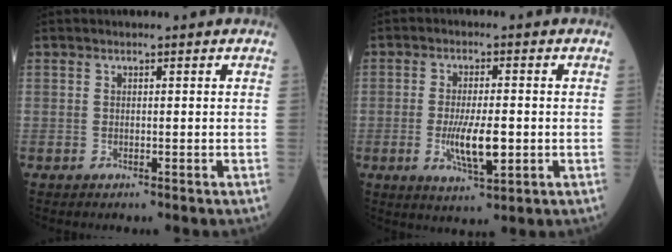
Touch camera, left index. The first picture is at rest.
{"total": 7.0, "force": [-1.4, 1.9, 6.6], "torque": [-0.131, -0.015, -0.019]}